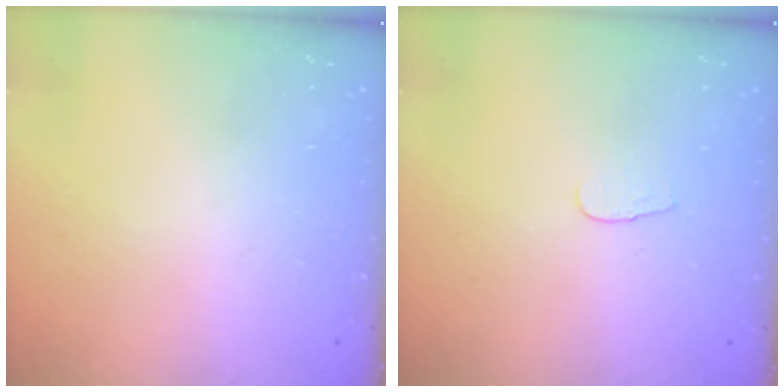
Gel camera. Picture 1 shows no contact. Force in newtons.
{"total": 2.8, "press": 2.8, "slide": 0.3}